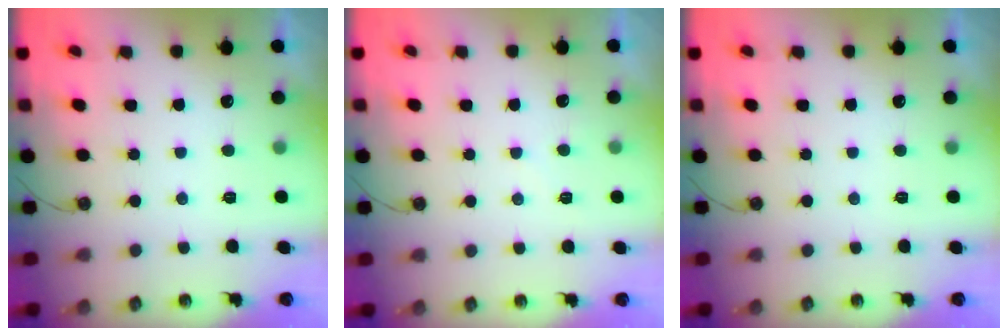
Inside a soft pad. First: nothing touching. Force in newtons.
{"total": 3.6, "press": 3.6, "slide": 0.5}
{"total": 0.0}